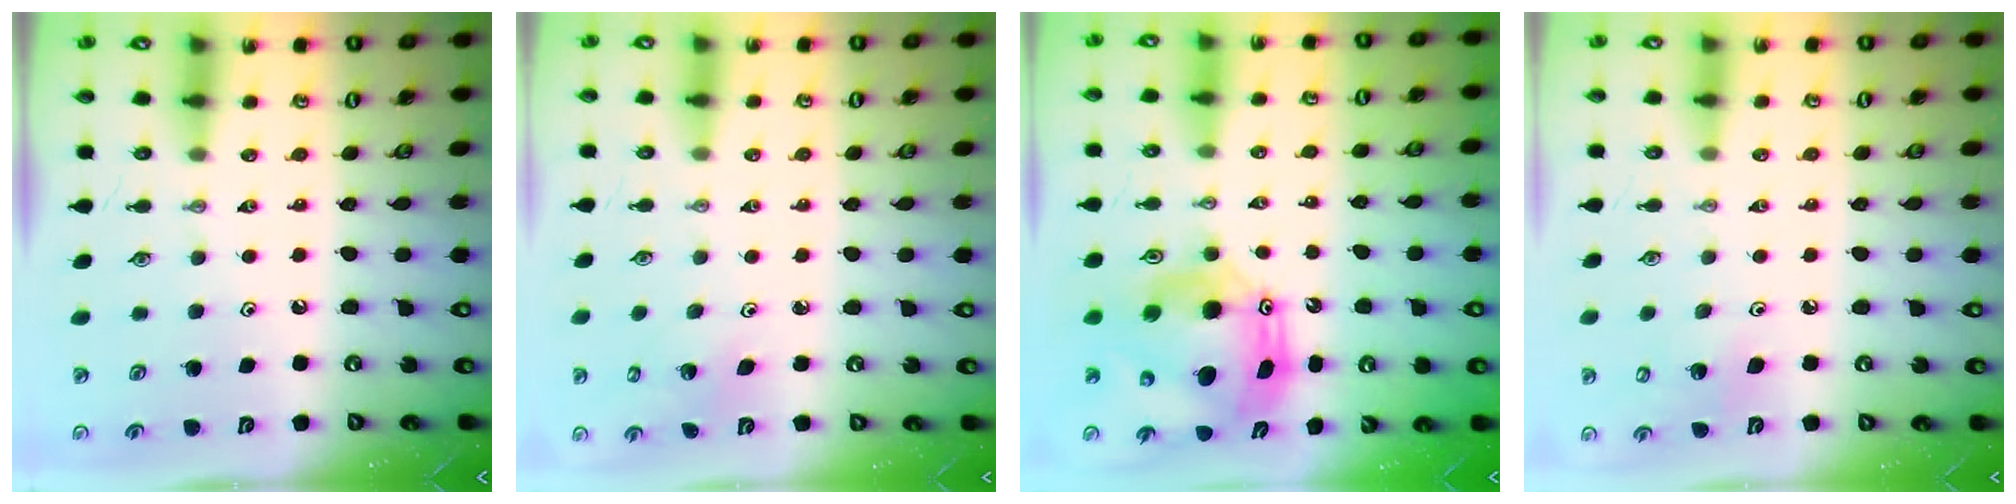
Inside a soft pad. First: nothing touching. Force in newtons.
{"total": 2.1, "press": 2.1, "slide": 0.1}
{"total": 14.7, "press": 14.6, "slide": 1.6}
{"total": 6.0, "press": 5.7, "slide": 1.7}